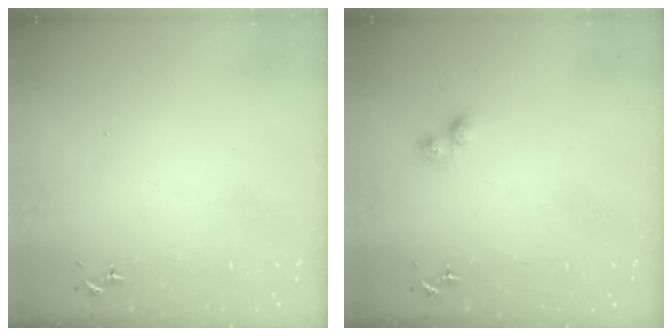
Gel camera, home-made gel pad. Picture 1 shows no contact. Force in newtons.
{"total": 2.8, "press": 2.8, "slide": 0.5}